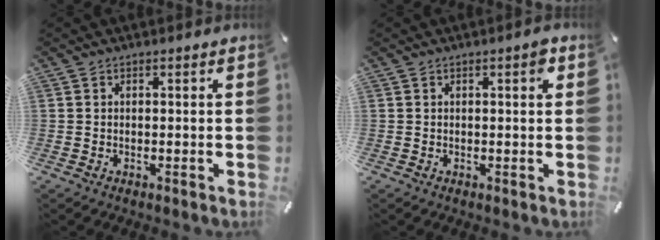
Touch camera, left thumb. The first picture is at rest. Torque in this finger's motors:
{"motor_torque": [0.28, 0.57, -0.02, -0.35, 0.08]}